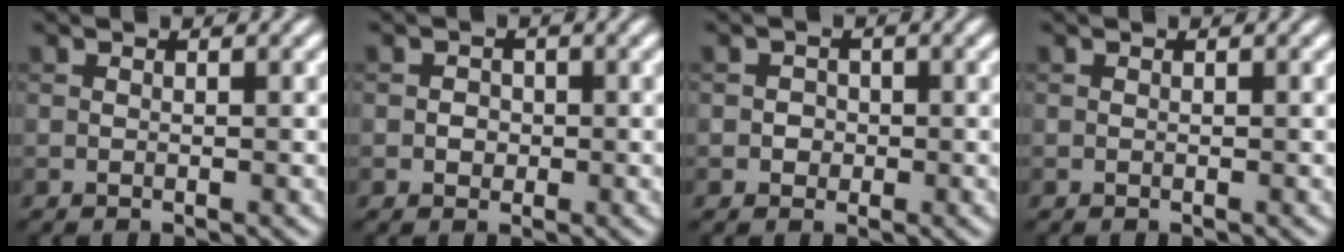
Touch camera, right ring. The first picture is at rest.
{"total": 1.1, "force": [-0.2, 1.0, 0.4], "torque": [-0.001, 0.001, -0.005]}
{"total": 1.1, "force": [-0.2, 1.0, 0.3], "torque": [0.005, 0.001, -0.005]}
{"total": 0.0}